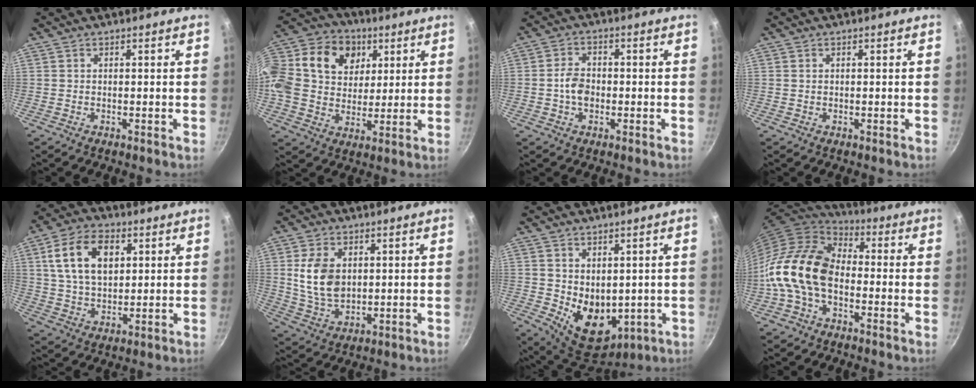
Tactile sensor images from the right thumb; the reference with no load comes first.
{"total": 24.7, "force": [6.7, 19.2, 14.0], "torque": [-0.292, 0.036, 0.108]}
{"total": 4.6, "force": [-0.8, 3.2, 3.1], "torque": [-0.049, 0.016, -0.018]}
{"total": 0.0}
{"total": 13.1, "force": [3.9, 8.3, 9.4], "torque": [-0.153, 0.000, 0.069]}
{"total": 9.8, "force": [1.8, 6.6, 7.0], "torque": [-0.124, -0.015, 0.043]}
{"total": 10.7, "force": [0.6, 7.8, 7.3], "torque": [-0.082, -0.030, 0.037]}
{"total": 15.4, "force": [-3.0, 10.3, 11.1], "torque": [-0.181, 0.037, -0.078]}